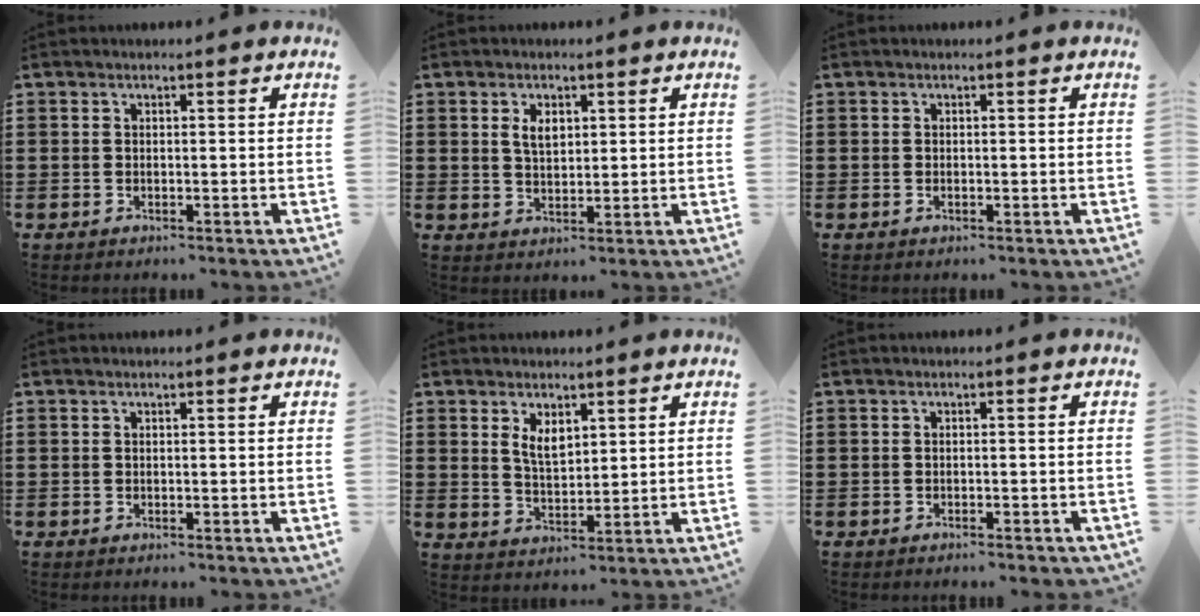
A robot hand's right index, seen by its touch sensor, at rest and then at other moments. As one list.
[{"total": 3.2, "force": [1.2, 1.8, 2.4], "torque": [-0.052, 0.007, 0.021]}, {"total": 0.0}, {"total": 0.0}, {"total": 3.7, "force": [2.1, 2.0, 2.4], "torque": [-0.046, 0.002, 0.036]}, {"total": 0.7, "force": [-0.6, 0.1, 0.2], "torque": [-0.008, -0.002, -0.013]}]